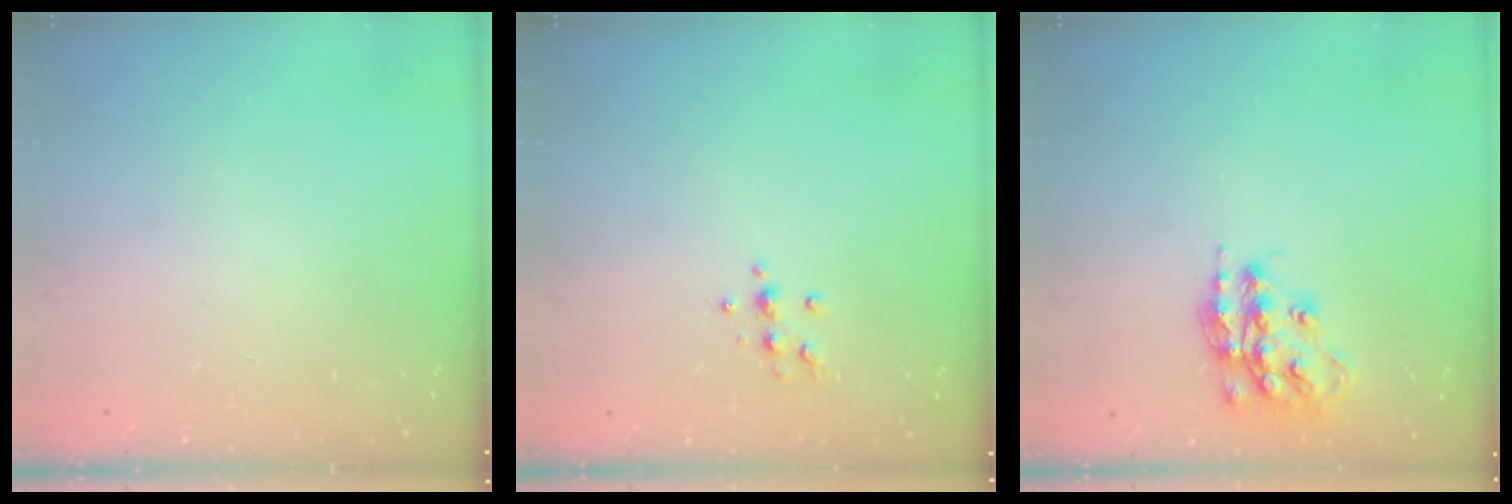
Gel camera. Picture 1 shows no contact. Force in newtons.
{"total": 6.2, "press": 6.2, "slide": 0.9}
{"total": 16.1, "press": 16.1, "slide": 1.0}